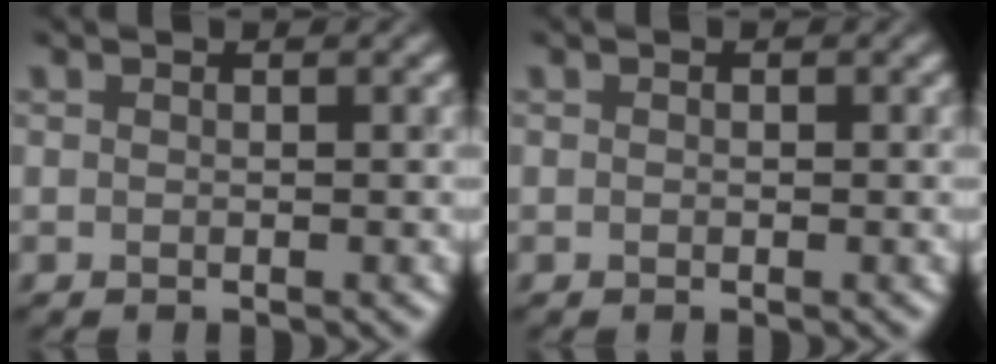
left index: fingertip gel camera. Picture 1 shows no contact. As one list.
[{"total": 0.0}]